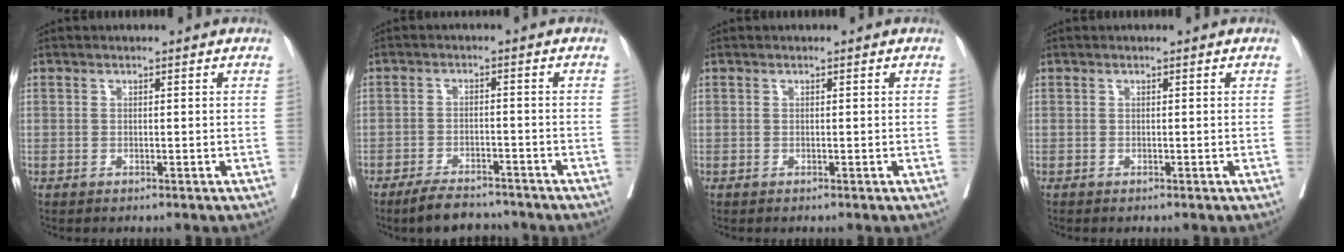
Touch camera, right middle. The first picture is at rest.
{"total": 6.0, "force": [-5.3, 1.7, 2.3], "torque": [-0.045, -0.011, -0.088]}
{"total": 0.0}
{"total": 0.0}